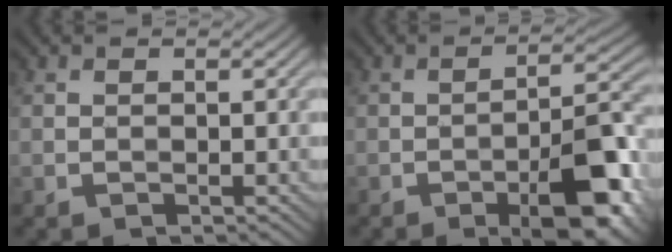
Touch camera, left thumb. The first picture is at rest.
{"total": 10.5, "force": [-5.3, 3.0, 8.6], "torque": [-0.122, 0.011, -0.085]}